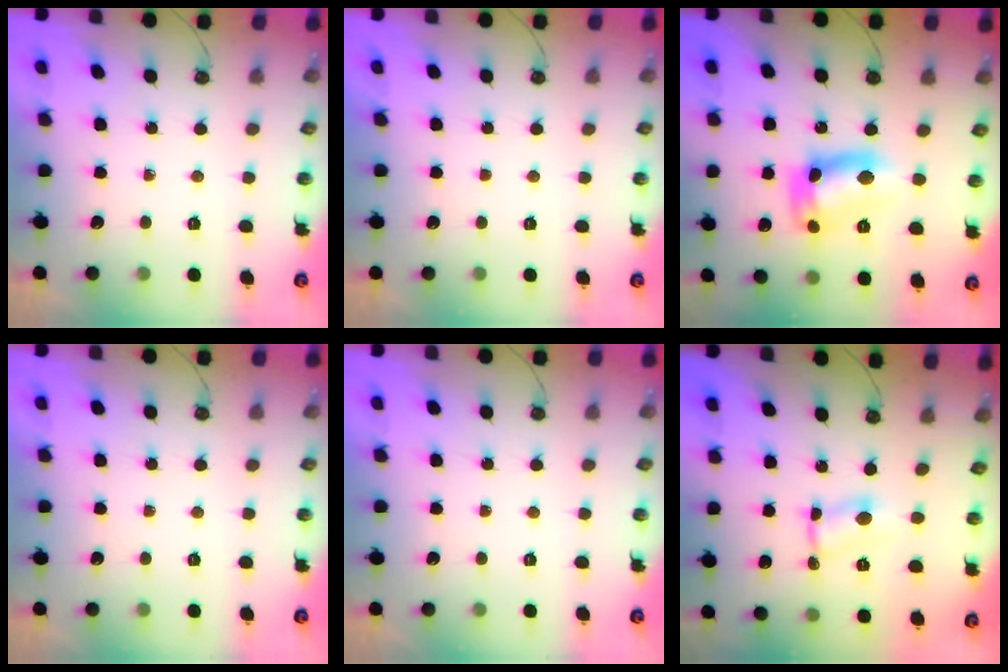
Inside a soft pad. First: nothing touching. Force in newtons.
{"total": 0.0}
{"total": 12.7, "press": 12.7, "slide": 1.0}
{"total": 0.0}
{"total": 0.0}
{"total": 1.2, "press": 1.1, "slide": 0.6}